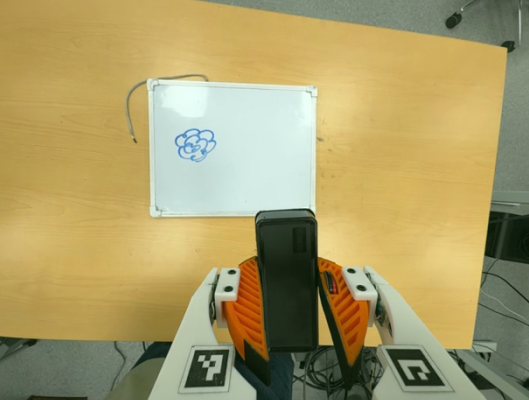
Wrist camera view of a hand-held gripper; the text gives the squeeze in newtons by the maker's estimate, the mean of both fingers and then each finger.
{"total": 7.7, "left": 7.4, "right": 7.9}